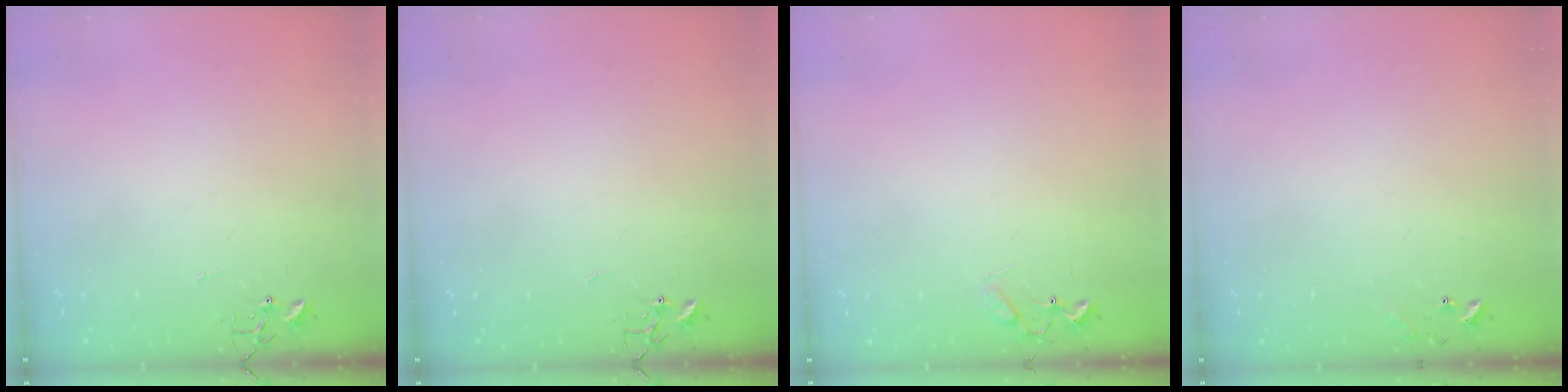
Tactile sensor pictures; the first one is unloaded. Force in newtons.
{"total": 0.0}
{"total": 6.2, "press": 6.2, "slide": 0.4}
{"total": 7.0, "press": 7.0, "slide": 0.5}